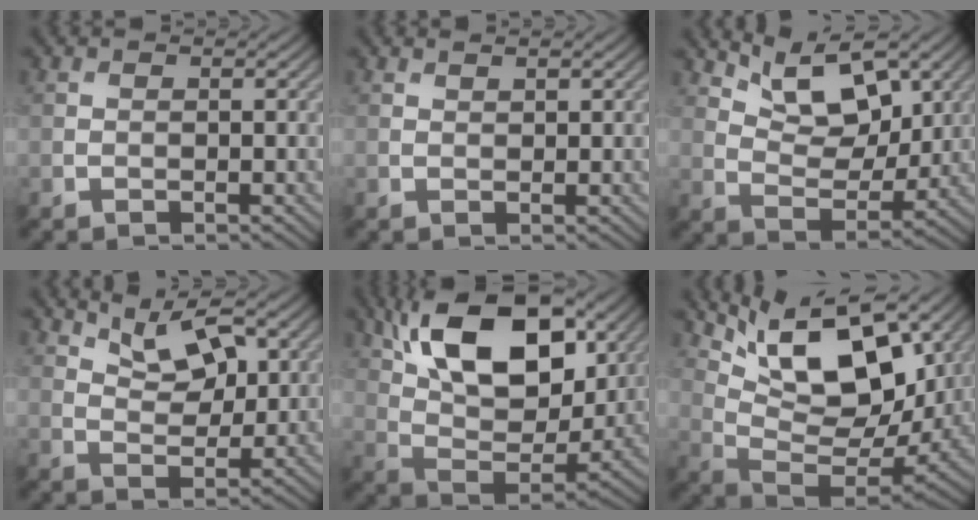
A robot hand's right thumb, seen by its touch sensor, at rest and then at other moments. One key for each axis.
{"total": 0.7, "fx": 0.7, "fy": 0.1, "fz": 0.3, "tx": -0.009, "ty": 0.001, "tz": 0.014}
{"total": 9.4, "fx": 5.7, "fy": 4.3, "fz": 6.2, "tx": -0.103, "ty": -0.013, "tz": 0.097}
{"total": 5.9, "fx": 3.6, "fy": 2.6, "fz": 4.0, "tx": -0.065, "ty": -0.008, "tz": 0.067}
{"total": 17.4, "fx": 8.1, "fy": 8.7, "fz": 12.6, "tx": -0.228, "ty": 0.008, "tz": 0.126}
{"total": 15.6, "fx": 7.4, "fy": 6.8, "fz": 11.9, "tx": -0.211, "ty": 0.003, "tz": 0.126}